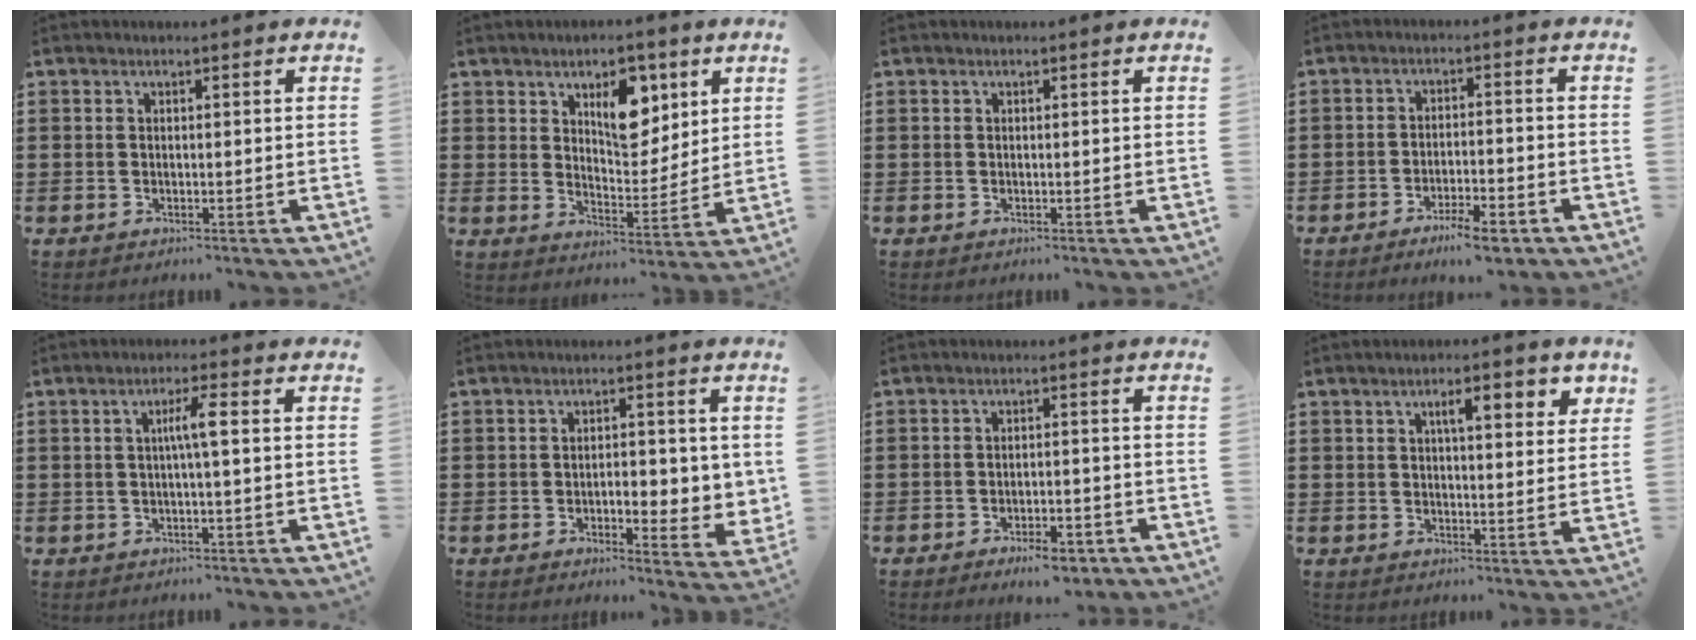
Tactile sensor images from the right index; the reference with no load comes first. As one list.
[{"total": 8.4, "force": [4.3, 4.5, 5.6], "torque": [-0.079, -0.007, 0.068]}, {"total": 0.0}, {"total": 4.8, "force": [-3.8, 0.6, 2.8], "torque": [-0.052, -0.001, -0.070]}, {"total": 3.6, "force": [0.1, 0.0, 3.6], "torque": [-0.067, 0.000, -0.003]}, {"total": 4.6, "force": [-0.7, 2.1, 3.9], "torque": [-0.051, -0.004, -0.020]}, {"total": 4.1, "force": [-3.3, 1.0, 2.2], "torque": [-0.035, 0.006, -0.059]}, {"total": 5.0, "force": [2.2, 1.4, 4.2], "torque": [-0.065, 0.000, 0.028]}]